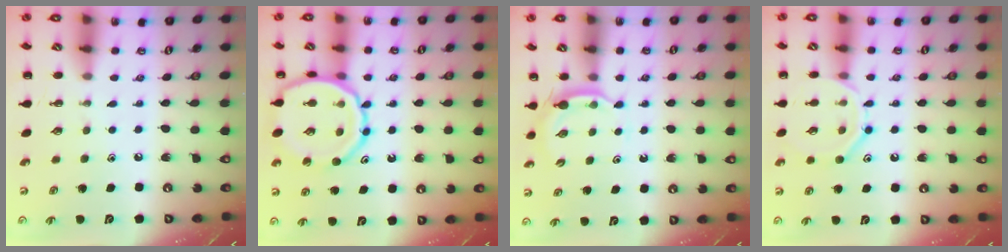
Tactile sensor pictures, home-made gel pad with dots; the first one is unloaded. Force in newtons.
{"total": 13.8, "press": 13.8, "slide": 1.4}
{"total": 2.9, "press": 2.8, "slide": 0.7}
{"total": 10.4, "press": 10.4, "slide": 0.6}